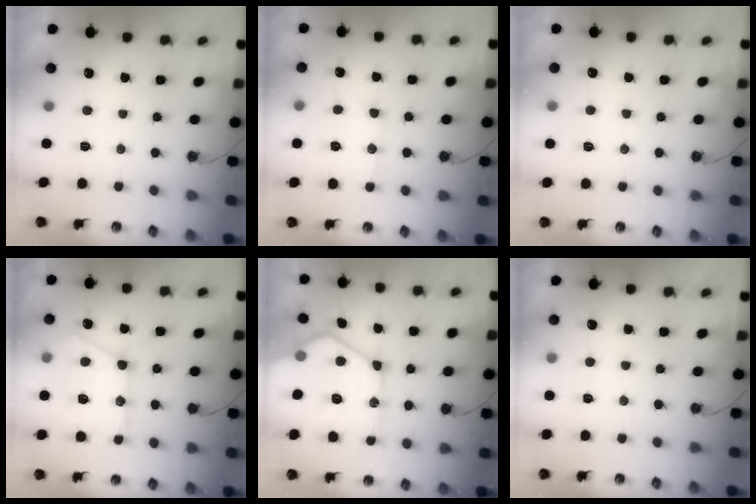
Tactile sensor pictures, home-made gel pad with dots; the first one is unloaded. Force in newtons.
{"total": 10.5, "press": 10.5, "slide": 1.0}
{"total": 6.8, "press": 6.8, "slide": 0.7}
{"total": 16.4, "press": 16.3, "slide": 1.6}
{"total": 22.0, "press": 21.9, "slide": 2.3}
{"total": 2.2, "press": 2.2, "slide": 0.4}